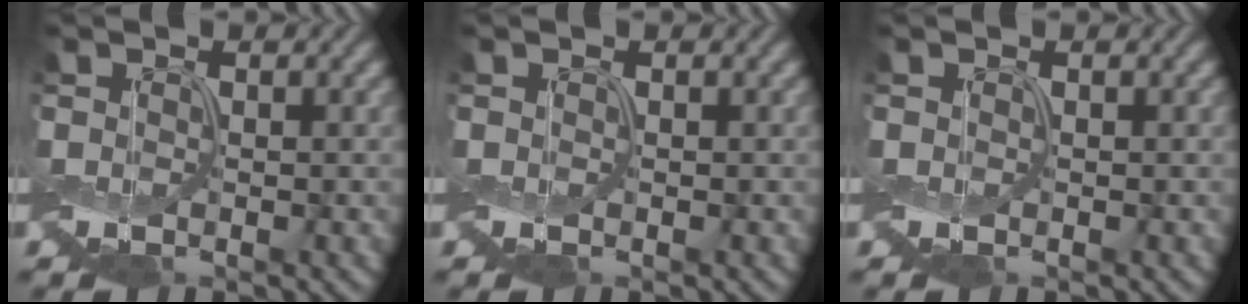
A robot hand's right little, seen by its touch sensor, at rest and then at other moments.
{"total": 0.0}
{"total": 0.0}